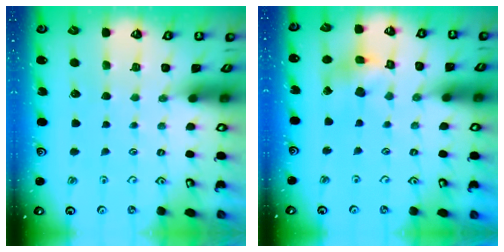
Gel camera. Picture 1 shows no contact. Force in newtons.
{"total": 8.7, "press": 8.7, "slide": 0.9}